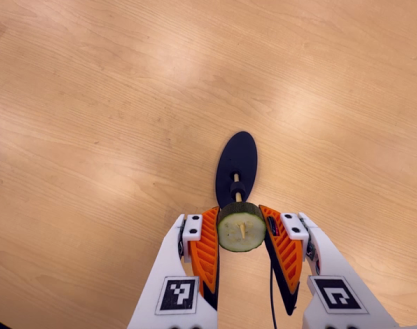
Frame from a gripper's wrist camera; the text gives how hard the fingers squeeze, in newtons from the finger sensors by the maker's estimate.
{"total": 11.6, "left": 11.4, "right": 11.8}